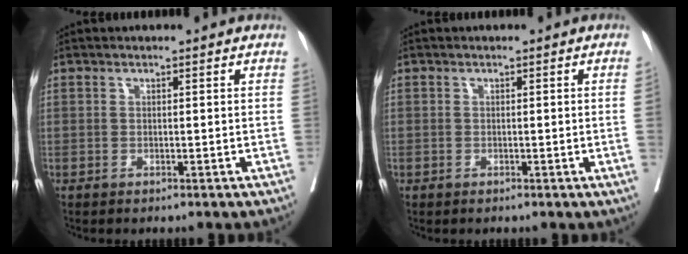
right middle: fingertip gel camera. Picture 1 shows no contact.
{"total": 1.0, "force": [-0.2, -0.4, 0.9], "torque": [-0.008, 0.000, -0.004]}